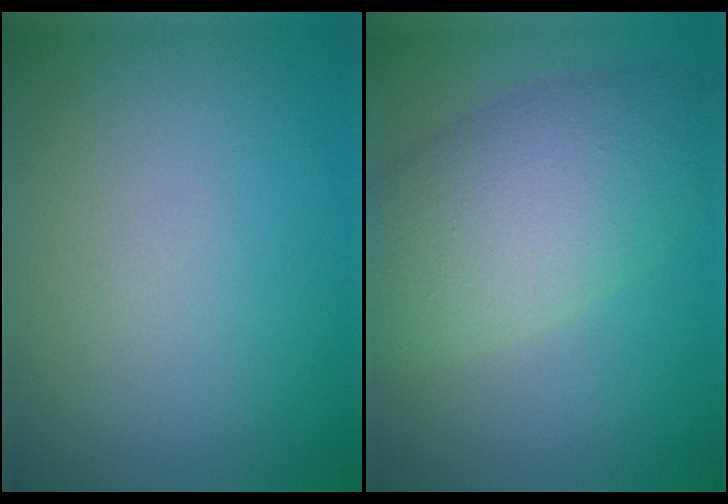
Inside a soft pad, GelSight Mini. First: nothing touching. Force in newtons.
{"total": 8.1, "press": 8.1, "slide": 0.3}